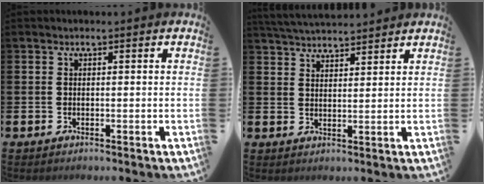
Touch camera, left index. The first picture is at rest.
{"total": 4.1, "force": [4.1, 0.3, 0.2], "torque": [-0.006, -0.021, 0.074]}